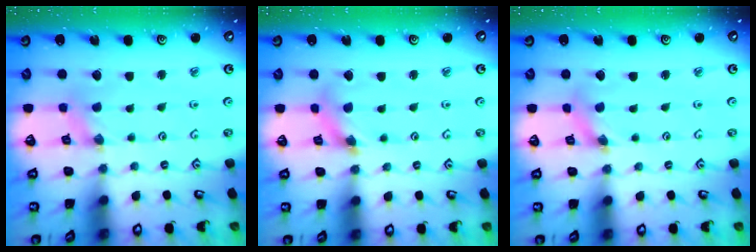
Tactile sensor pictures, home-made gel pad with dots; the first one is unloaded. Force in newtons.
{"total": 4.8, "press": 4.8, "slide": 0.5}
{"total": 2.0, "press": 2.0, "slide": 0.1}